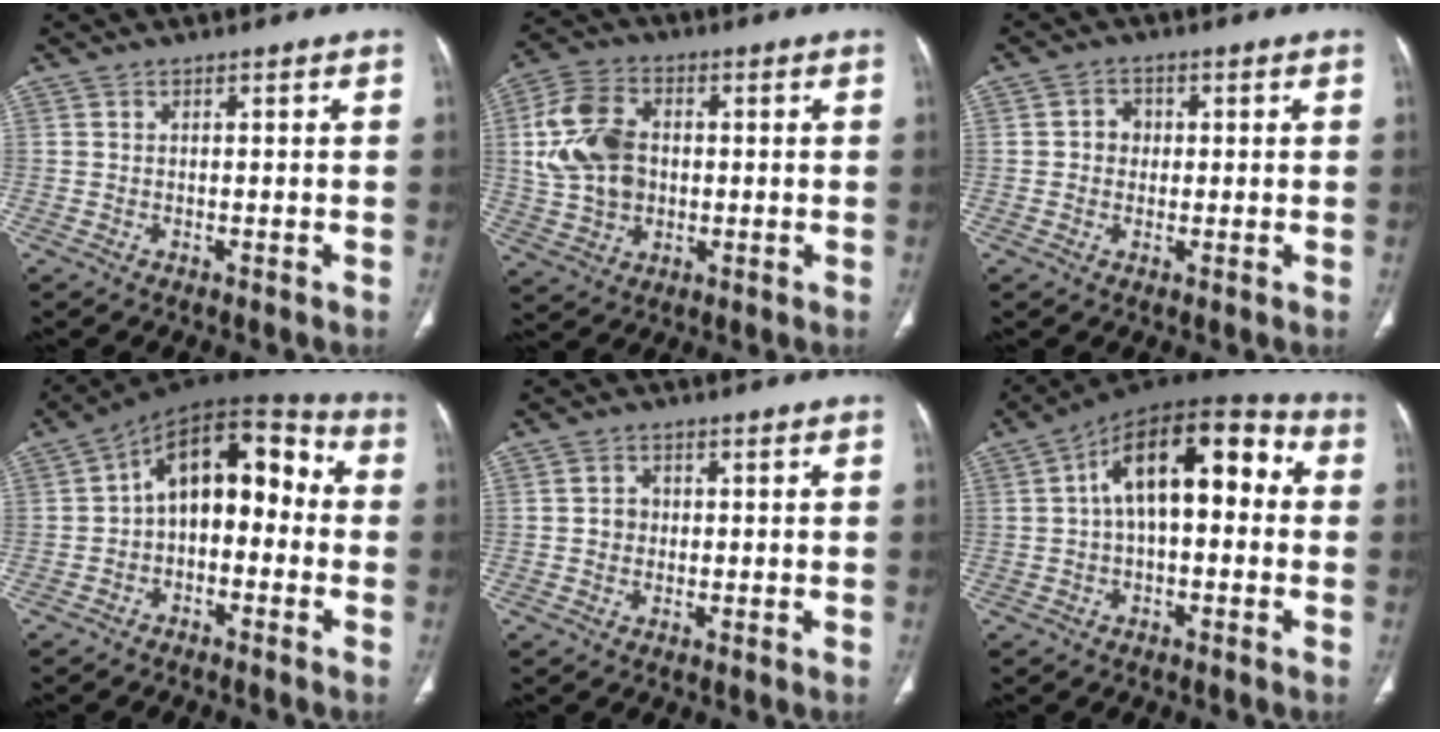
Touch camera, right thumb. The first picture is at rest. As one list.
[{"total": 13.4, "force": [0.9, 9.8, 9.1], "torque": [-0.165, 0.013, 0.019]}, {"total": 3.4, "force": [0.2, 3.1, 1.4], "torque": [-0.002, 0.008, -0.001]}, {"total": 13.8, "force": [-0.4, 8.6, 10.8], "torque": [-0.114, 0.054, -0.022]}, {"total": 2.6, "force": [-0.1, 2.3, 1.1], "torque": [-0.007, 0.008, -0.003]}, {"total": 16.2, "force": [1.9, 8.3, 13.7], "torque": [-0.181, 0.046, 0.020]}]